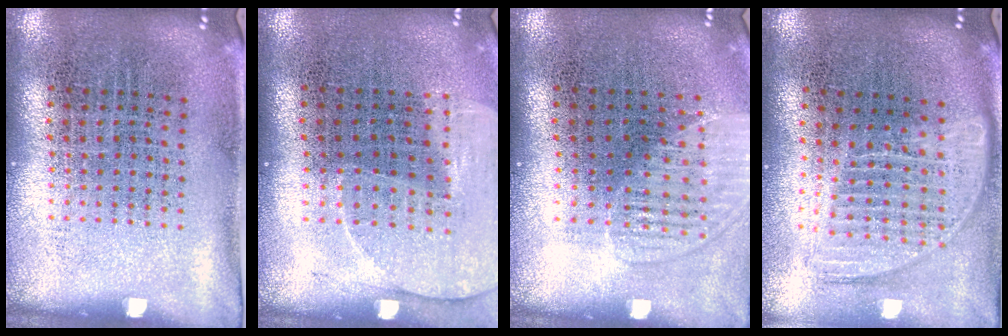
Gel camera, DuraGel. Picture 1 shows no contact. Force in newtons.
{"total": 1.3, "press": 1.2, "slide": 0.4}
{"total": 1.2, "press": 1.1, "slide": 0.5}
{"total": 1.7, "press": 1.4, "slide": 0.9}